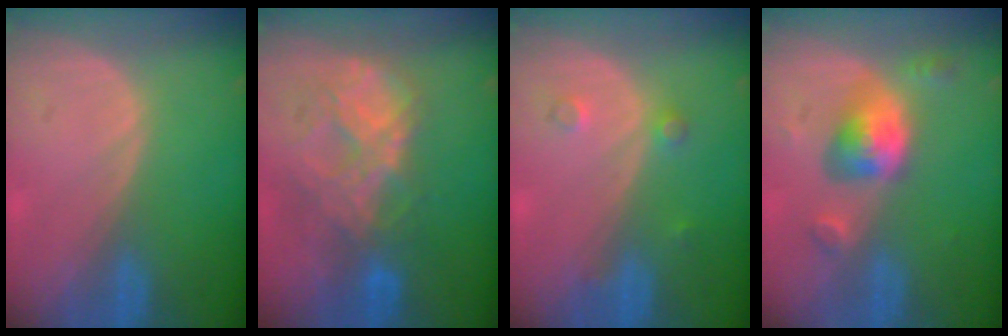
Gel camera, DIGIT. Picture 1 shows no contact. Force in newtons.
{"total": 8.8, "press": 7.6, "slide": 4.4}
{"total": 2.0, "press": 2.0, "slide": 0.2}
{"total": 5.7, "press": 5.4, "slide": 1.8}